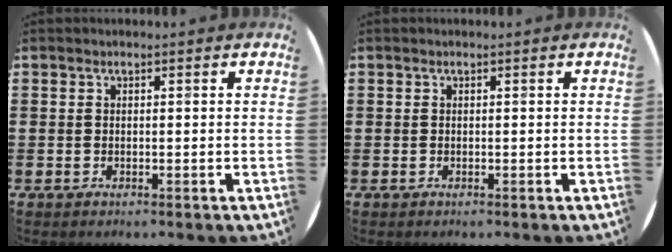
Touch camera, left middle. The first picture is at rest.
{"total": 0.0}